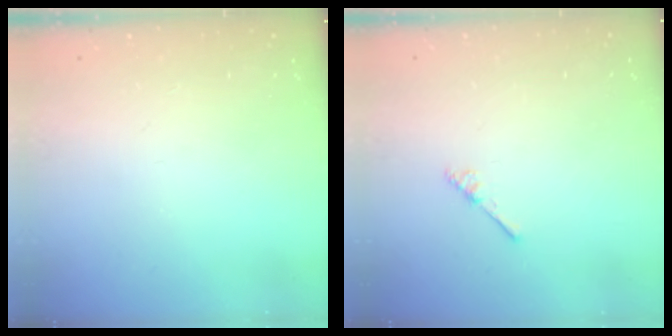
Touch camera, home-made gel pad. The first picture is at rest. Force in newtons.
{"total": 3.0, "press": 3.0, "slide": 0.3}